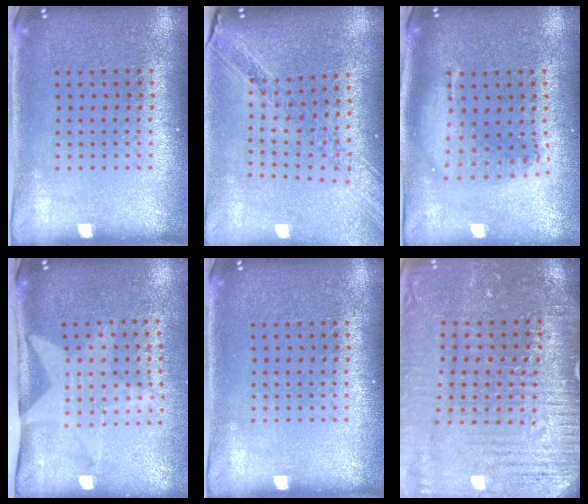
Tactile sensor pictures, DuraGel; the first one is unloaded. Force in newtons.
{"total": 1.1, "press": 1.1, "slide": 0.3}
{"total": 1.8, "press": 1.5, "slide": 0.9}
{"total": 2.1, "press": 1.6, "slide": 1.3}
{"total": 0.0}
{"total": 3.3, "press": 3.3, "slide": 0.2}